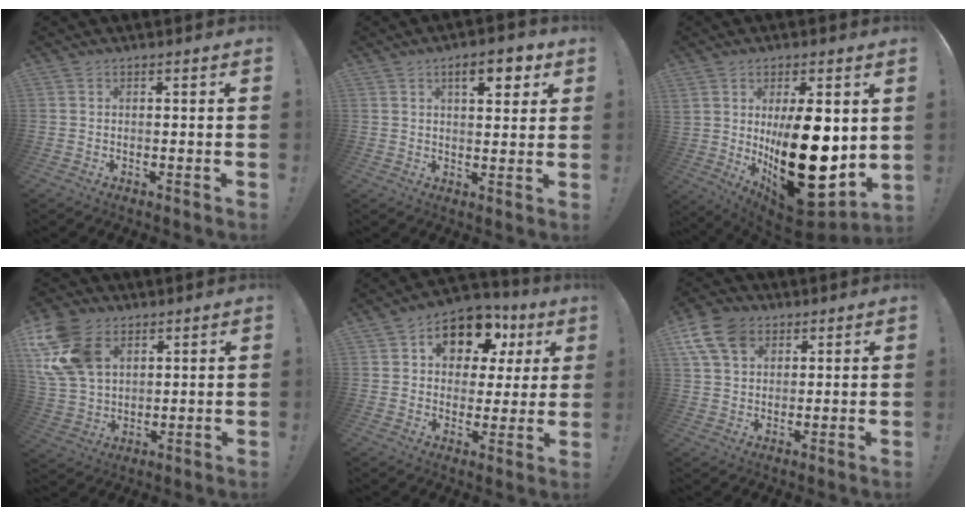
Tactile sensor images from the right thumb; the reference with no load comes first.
{"total": 8.0, "force": [3.9, 3.3, 6.1], "torque": [-0.070, -0.010, 0.058]}
{"total": 23.5, "force": [1.2, 12.0, 20.1], "torque": [-0.316, -0.041, 0.042]}
{"total": 17.6, "force": [7.1, 12.5, 10.1], "torque": [-0.208, -0.023, 0.139]}
{"total": 12.5, "force": [6.3, 8.6, 6.6], "torque": [-0.098, -0.037, 0.114]}
{"total": 11.9, "force": [5.8, 8.3, 6.2], "torque": [-0.109, -0.019, 0.115]}